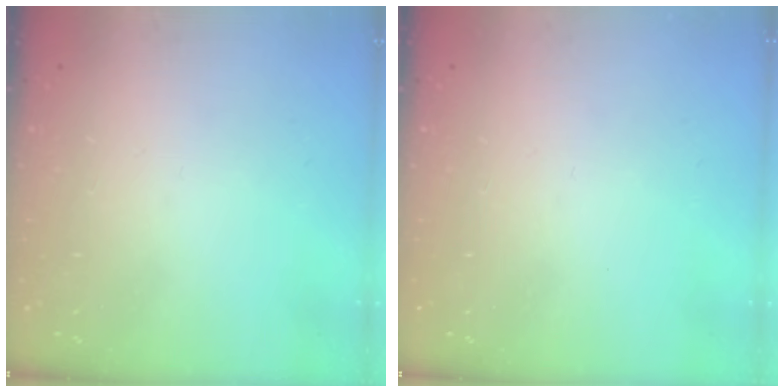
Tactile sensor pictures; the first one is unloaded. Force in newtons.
{"total": 0.0}